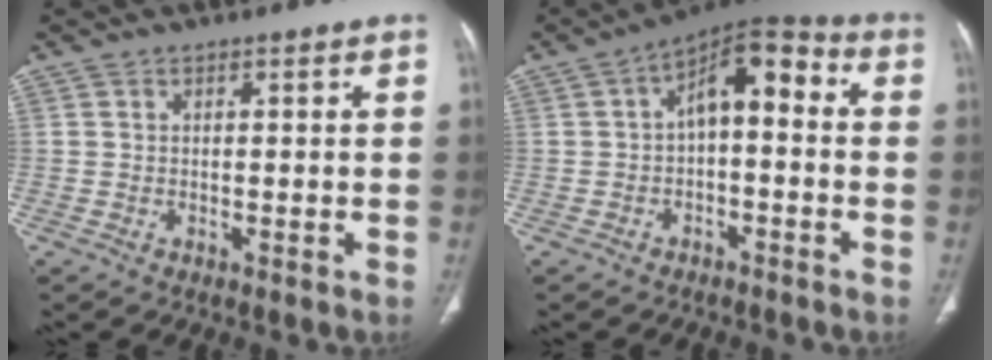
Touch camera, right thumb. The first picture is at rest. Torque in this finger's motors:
{"motor_torque": [0.75, 2.18, 0.74, -0.84, 0.08]}